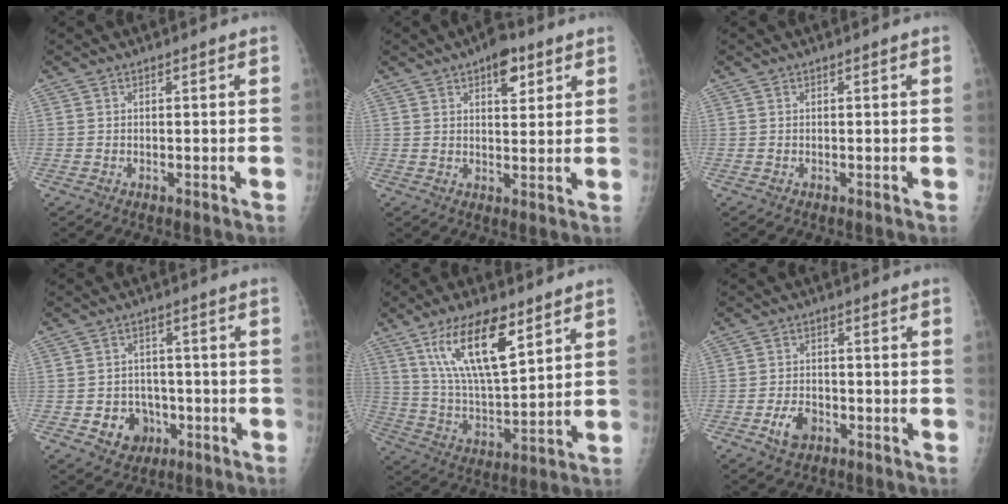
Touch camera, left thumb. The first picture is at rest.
{"total": 6.3, "force": [3.4, 3.0, 4.4], "torque": [-0.042, -0.013, 0.043]}
{"total": 0.0}
{"total": 6.9, "force": [-2.5, 5.9, 2.6], "torque": [-0.011, 0.020, -0.031]}
{"total": 16.1, "force": [8.7, 5.5, 12.3], "torque": [-0.202, -0.042, 0.167]}
{"total": 4.7, "force": [-2.3, 3.1, 2.8], "torque": [-0.043, 0.015, -0.039]}